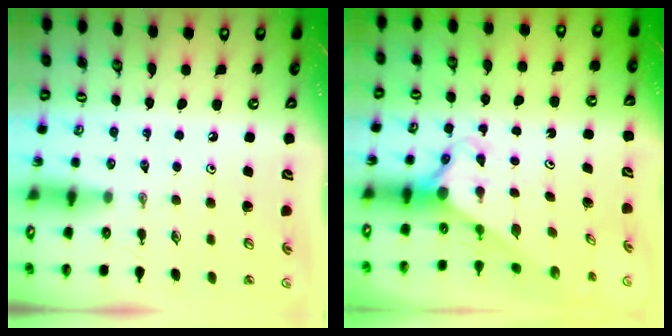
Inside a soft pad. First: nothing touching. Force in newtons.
{"total": 2.7, "press": 2.7, "slide": 0.2}